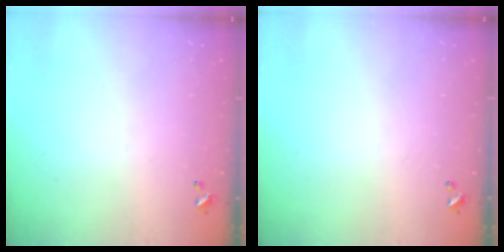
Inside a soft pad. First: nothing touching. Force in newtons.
{"total": 0.0}